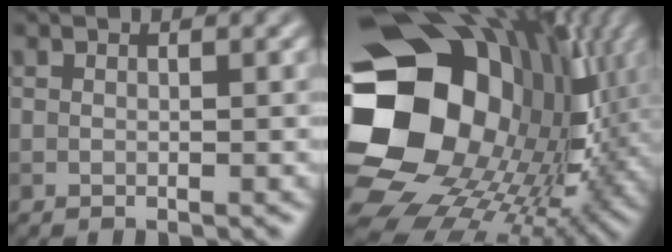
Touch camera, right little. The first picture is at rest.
{"total": 22.6, "force": [0.6, 18.1, 13.6], "torque": [-0.287, -0.027, -0.008]}